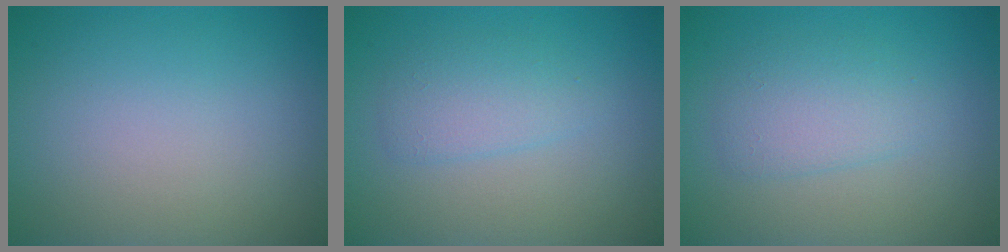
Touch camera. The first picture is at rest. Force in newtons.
{"total": 2.1, "press": 2.1, "slide": 0.2}
{"total": 2.5, "press": 2.5, "slide": 0.1}